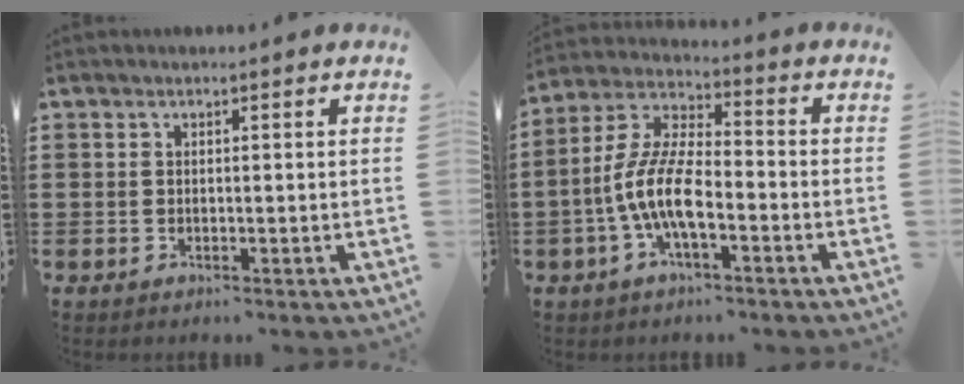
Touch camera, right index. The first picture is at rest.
{"total": 9.7, "force": [-3.3, 3.5, 8.4], "torque": [-0.195, -0.006, -0.068]}